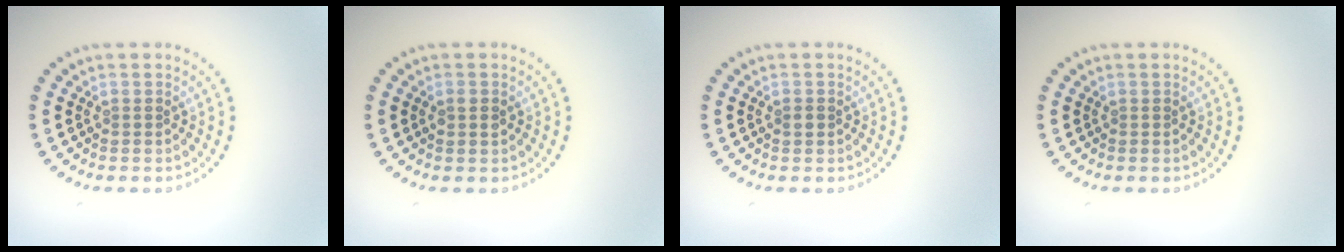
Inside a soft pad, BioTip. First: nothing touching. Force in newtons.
{"total": 1.3, "press": 1.3, "slide": 0.1}
{"total": 0.8, "press": 0.8, "slide": 0.1}
{"total": 0.0}